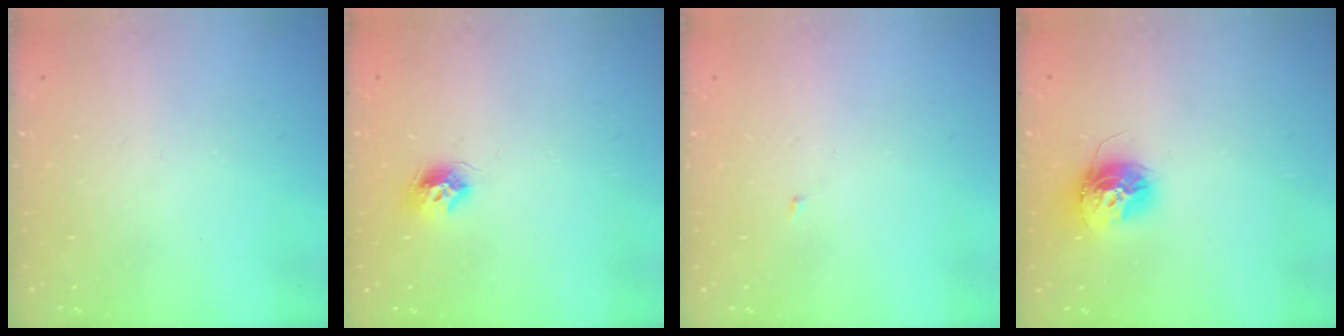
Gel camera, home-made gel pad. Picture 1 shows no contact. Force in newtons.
{"total": 8.4, "press": 8.3, "slide": 0.7}
{"total": 1.8, "press": 1.8, "slide": 0.2}
{"total": 12.4, "press": 12.4, "slide": 1.0}